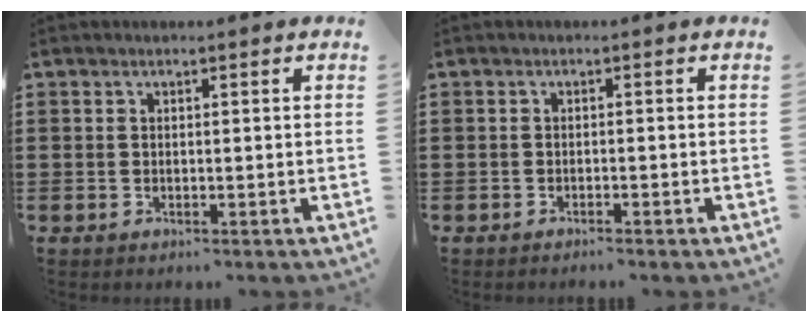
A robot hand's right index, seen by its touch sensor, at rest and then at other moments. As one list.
[{"total": 0.8, "force": [-0.8, -0.1, 0.2], "torque": [-0.005, 0.000, -0.016]}]